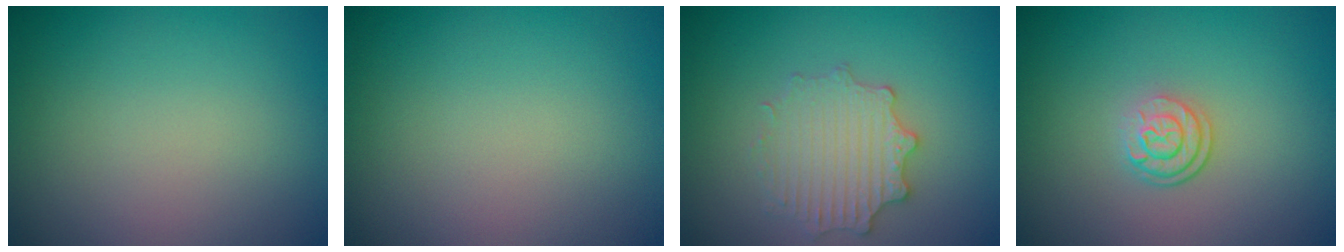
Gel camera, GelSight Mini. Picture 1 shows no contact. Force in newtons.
{"total": 0.0}
{"total": 2.9, "press": 2.9, "slide": 0.6}
{"total": 2.5, "press": 1.9, "slide": 1.7}